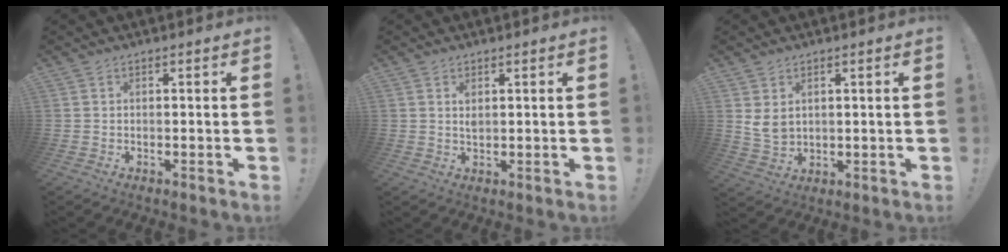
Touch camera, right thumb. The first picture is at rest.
{"total": 1.8, "force": [1.2, 0.7, 1.2], "torque": [-0.022, -0.004, 0.021]}
{"total": 5.4, "force": [2.7, 3.5, 3.1], "torque": [-0.056, -0.009, 0.050]}